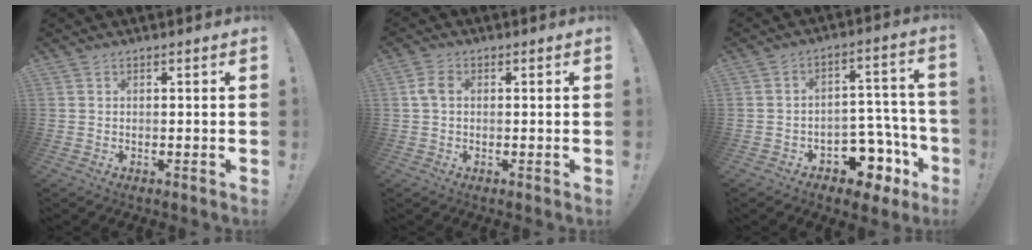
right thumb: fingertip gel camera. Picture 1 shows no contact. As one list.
[{"total": 3.9, "force": [0.5, 2.6, 2.9], "torque": [-0.057, 0.005, 0.009]}, {"total": 11.1, "force": [-6.7, 7.1, 5.2], "torque": [-0.038, 0.054, -0.107]}]